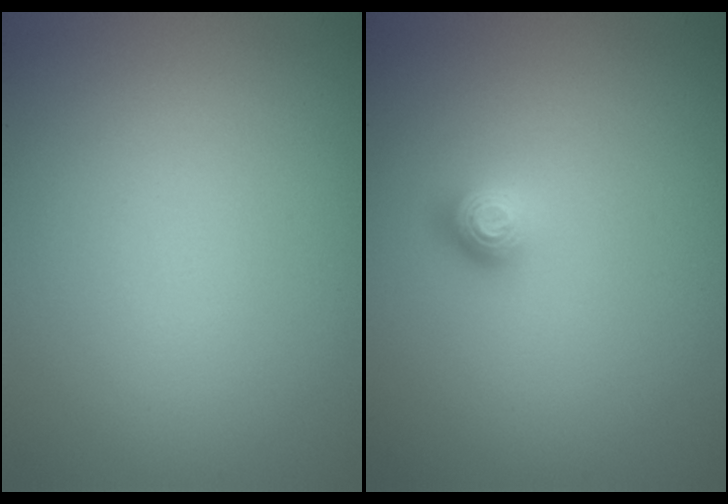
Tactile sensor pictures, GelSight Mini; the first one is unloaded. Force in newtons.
{"total": 1.5, "press": 1.1, "slide": 1.0}